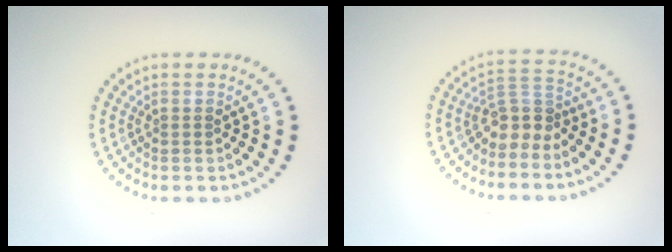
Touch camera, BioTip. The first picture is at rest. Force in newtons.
{"total": 2.8, "press": 2.0, "slide": 1.9}